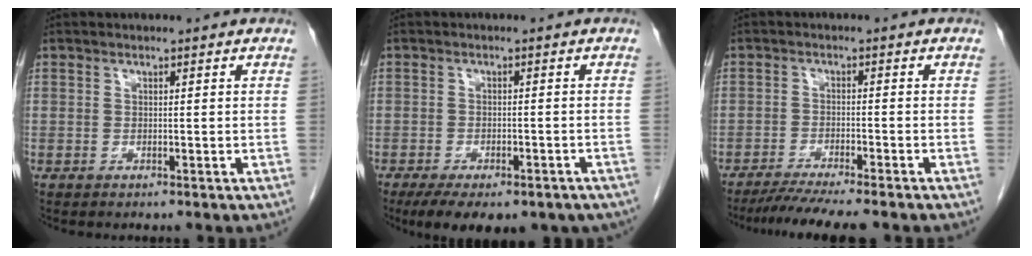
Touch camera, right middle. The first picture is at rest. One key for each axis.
{"total": 14.3, "fx": -10.1, "fy": 6.0, "fz": 8.1, "tx": -0.127, "ty": -0.013, "tz": -0.127}
{"total": 8.0, "fx": -6.9, "fy": -0.3, "fz": 4.0, "tx": -0.053, "ty": -0.021, "tz": -0.110}